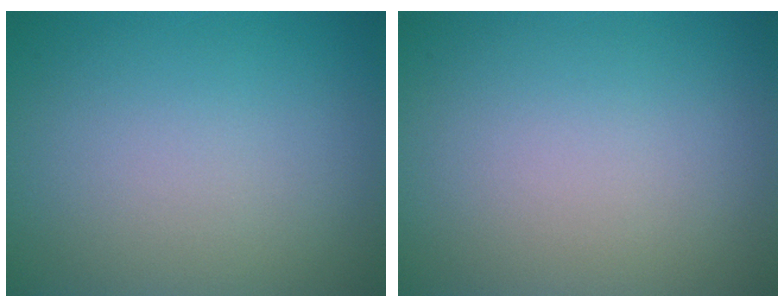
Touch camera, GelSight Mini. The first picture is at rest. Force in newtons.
{"total": 0.0}